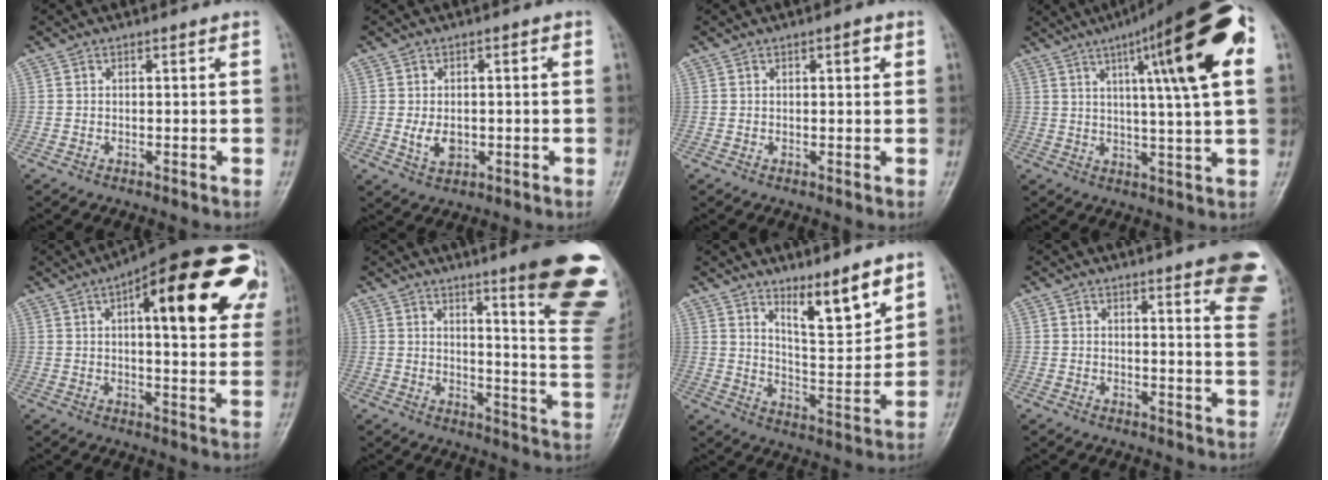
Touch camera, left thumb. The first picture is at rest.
{"total": 4.4, "force": [-0.5, 3.0, 3.1], "torque": [-0.043, -0.003, -0.004]}
{"total": 2.0, "force": [0.8, 0.8, 1.7], "torque": [-0.020, 0.001, 0.009]}
{"total": 20.4, "force": [7.6, 2.7, 18.8], "torque": [-0.261, -0.001, 0.103]}
{"total": 25.7, "force": [9.8, 8.8, 22.1], "torque": [-0.268, 0.003, 0.122]}
{"total": 20.3, "force": [12.3, 2.6, 15.9], "torque": [-0.170, -0.077, 0.154]}
{"total": 10.4, "force": [7.3, 2.3, 7.0], "torque": [-0.098, -0.065, 0.131]}
{"total": 14.7, "force": [9.2, 3.1, 11.1], "torque": [-0.111, -0.040, 0.090]}